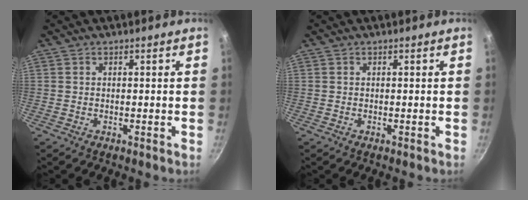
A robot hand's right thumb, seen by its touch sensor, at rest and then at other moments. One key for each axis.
{"total": 0.0}